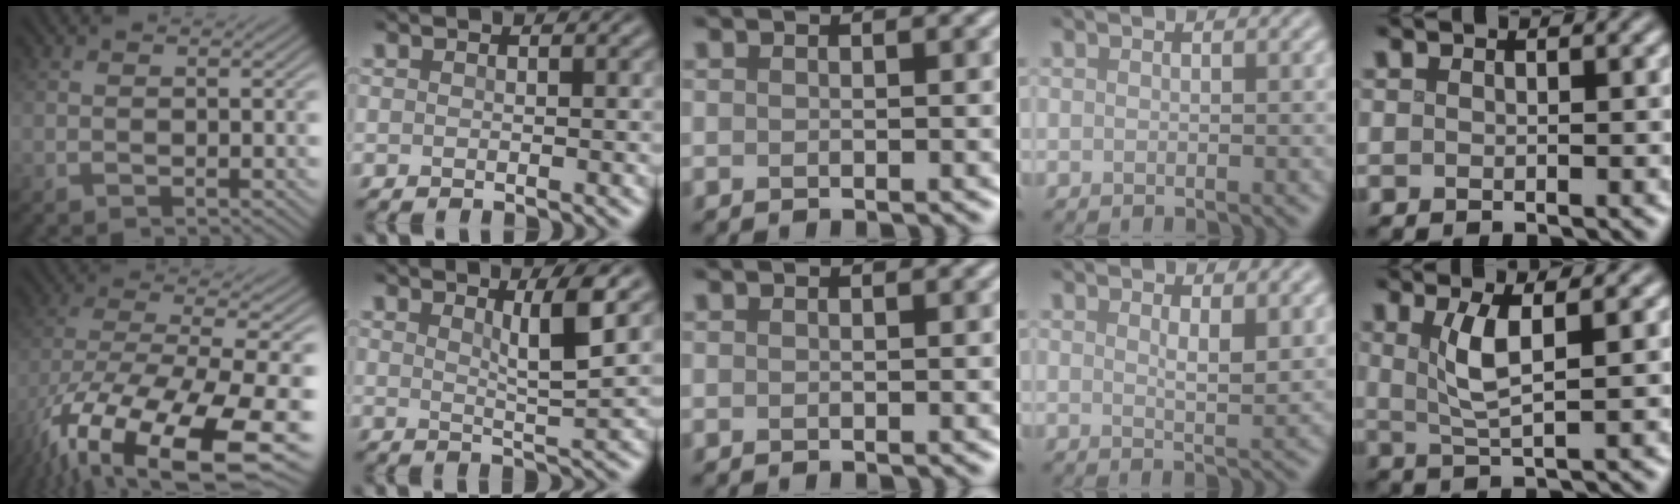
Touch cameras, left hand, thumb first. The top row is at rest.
{"thumb": {"total": 17.7, "force": [-9.4, 5.8, 13.8], "torque": [-0.283, -0.040, -0.144]}, "index": {"total": 3.5, "force": [1.6, 0.5, 3.1], "torque": [-0.045, -0.003, 0.028]}, "ring": {"total": 2.1, "force": [1.1, 0.6, 1.7], "torque": [-0.028, -0.007, 0.022]}, "little": {"total": 3.4, "force": [1.1, 0.7, 3.2], "torque": [-0.064, -0.002, 0.024]}}